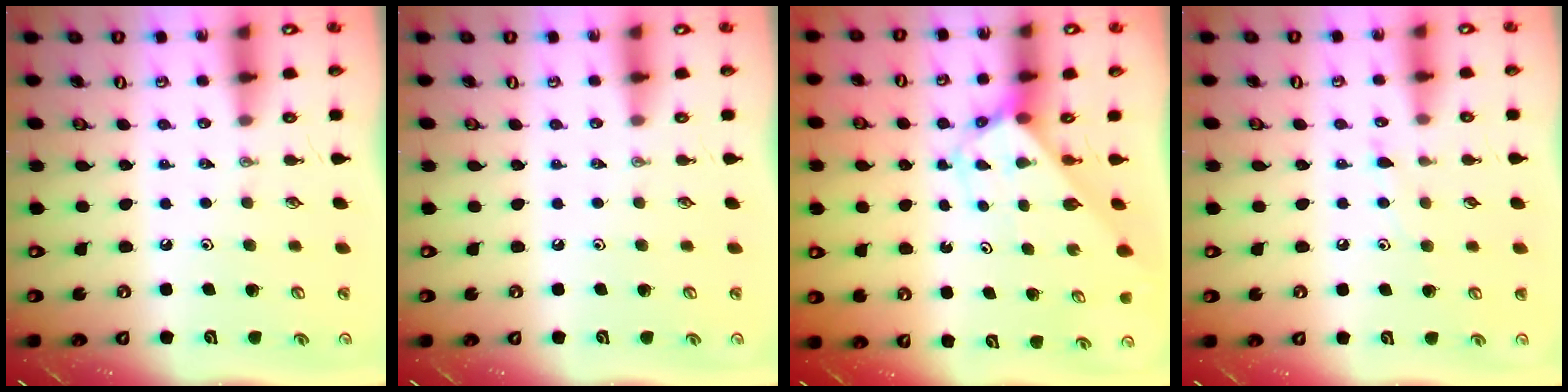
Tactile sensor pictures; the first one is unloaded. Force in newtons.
{"total": 0.0}
{"total": 2.9, "press": 2.9, "slide": 0.2}
{"total": 6.8, "press": 6.8, "slide": 0.6}